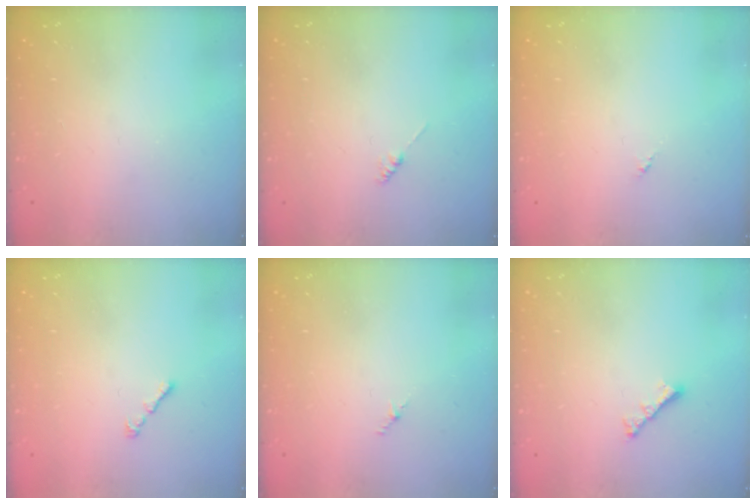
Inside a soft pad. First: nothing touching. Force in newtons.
{"total": 0.0}
{"total": 0.0}
{"total": 1.0, "press": 0.9, "slide": 0.5}
{"total": 1.2, "press": 1.1, "slide": 0.6}
{"total": 2.8, "press": 2.7, "slide": 0.6}